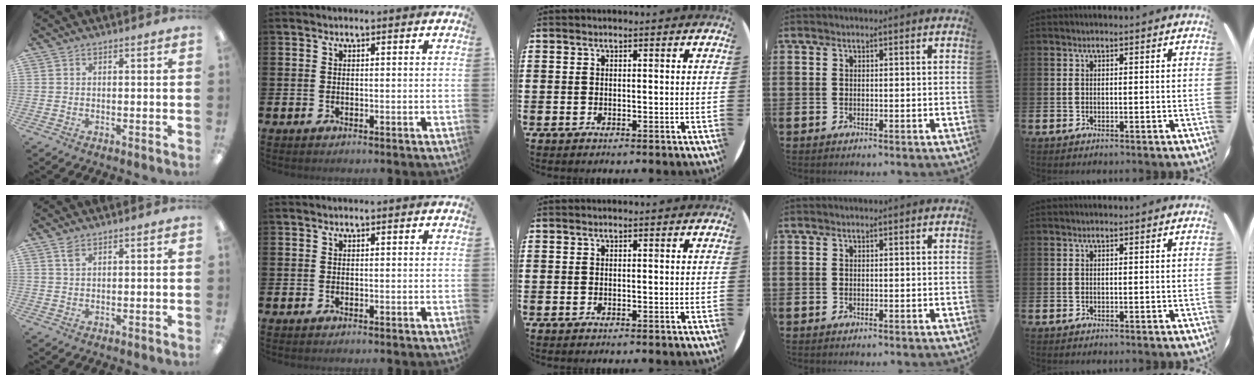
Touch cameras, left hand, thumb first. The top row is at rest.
{"thumb": {"total": 2.0, "force": [1.5, 0.8, 1.1], "torque": [-0.018, -0.003, 0.025]}}